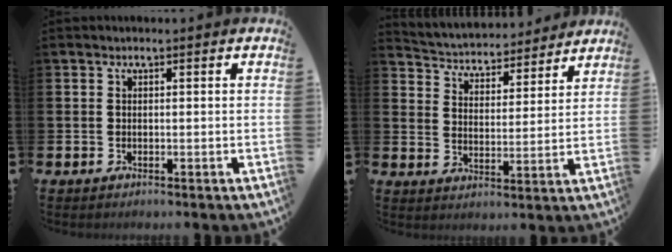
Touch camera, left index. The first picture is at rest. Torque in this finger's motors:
{"motor_torque": [0.99, -1.14, 0.49, 0.08]}